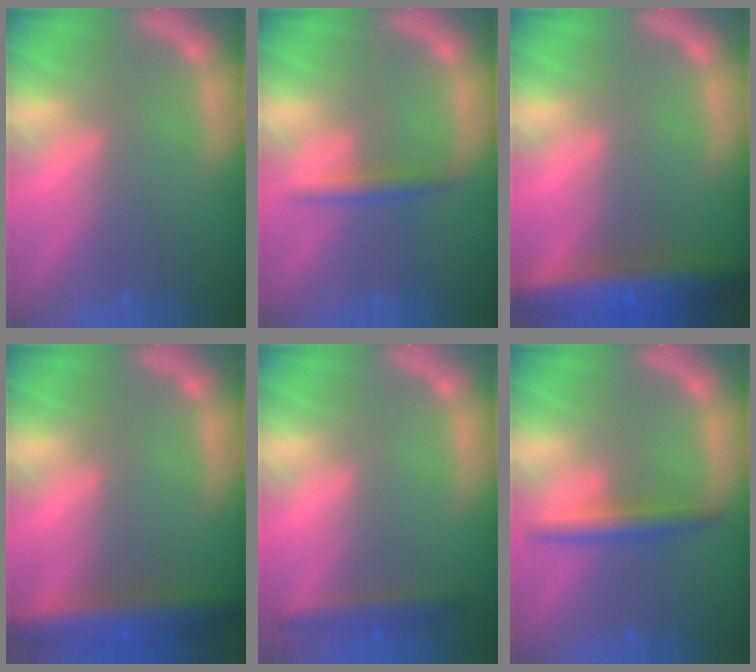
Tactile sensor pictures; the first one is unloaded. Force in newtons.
{"total": 1.9}
{"total": 9.5}
{"total": 6.9}
{"total": 3.0}
{"total": 3.0}